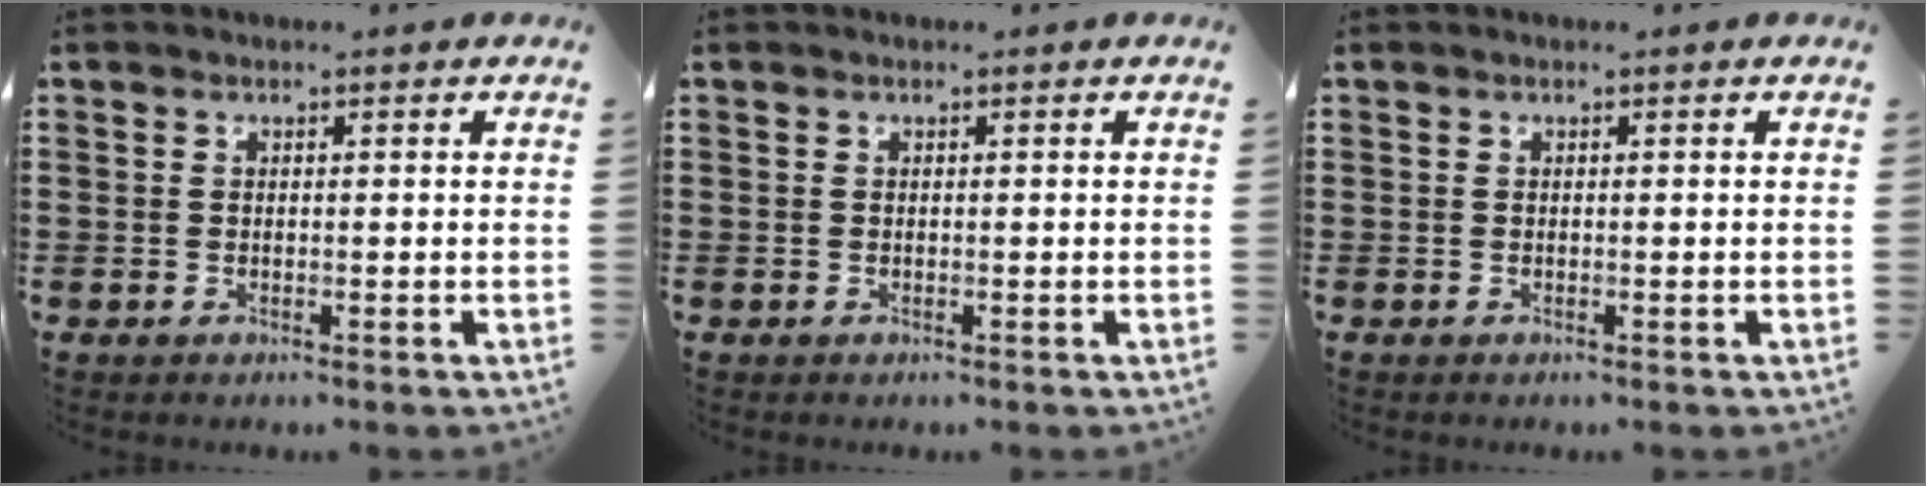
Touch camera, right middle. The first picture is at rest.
{"total": 0.0}
{"total": 0.0}